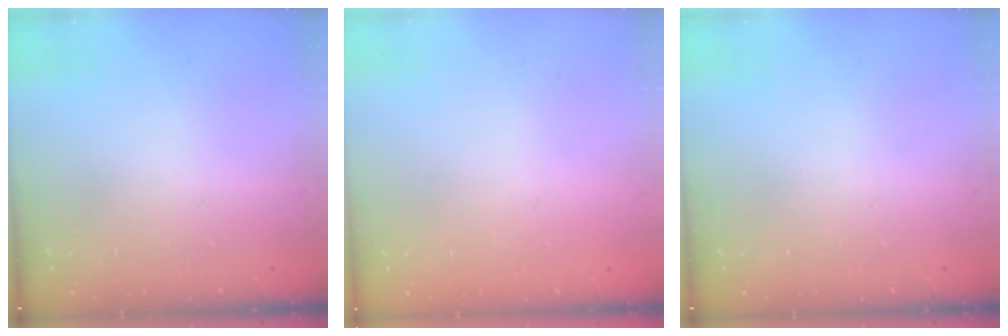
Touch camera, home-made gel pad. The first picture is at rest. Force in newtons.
{"total": 0.0}
{"total": 0.0}